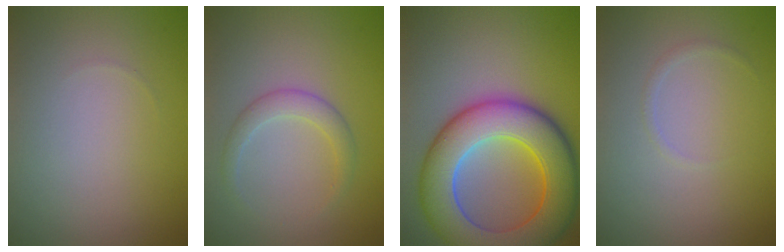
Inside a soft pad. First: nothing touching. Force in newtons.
{"total": 2.0, "press": 2.0, "slide": 0.1}
{"total": 11.3, "press": 11.3, "slide": 0.3}
{"total": 0.6, "press": 0.6, "slide": 0.1}